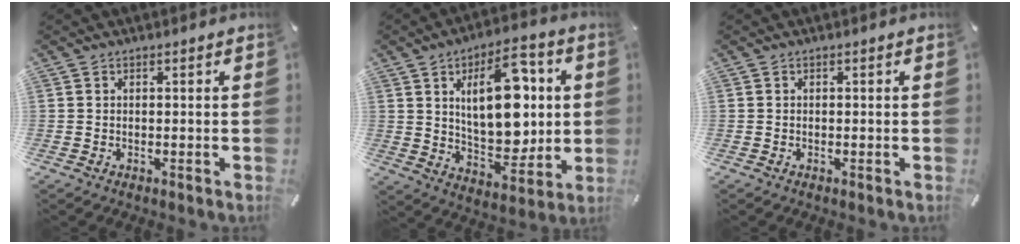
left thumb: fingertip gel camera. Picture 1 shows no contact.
{"total": 19.6, "force": [4.3, 10.8, 15.7], "torque": [-0.254, -0.011, 0.064]}
{"total": 0.0}